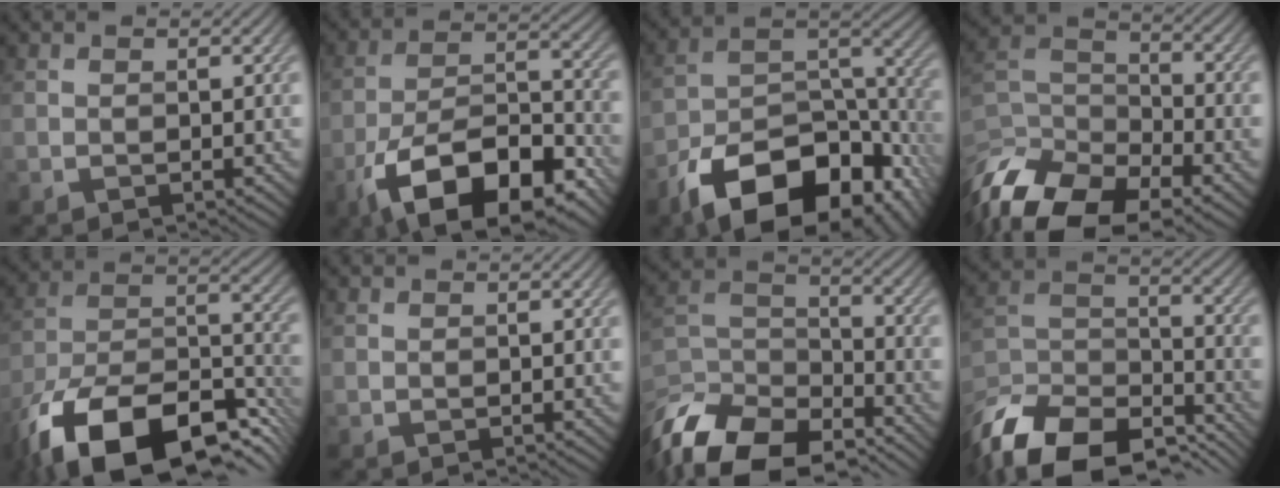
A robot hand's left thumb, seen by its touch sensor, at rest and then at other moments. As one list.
[{"total": 16.1, "force": [-9.5, 7.0, 10.9], "torque": [-0.202, -0.019, -0.177]}, {"total": 16.7, "force": [-10.1, 8.4, 10.3], "torque": [-0.186, -0.035, -0.166]}, {"total": 13.5, "force": [-9.5, 6.3, 7.2], "torque": [-0.175, -0.016, -0.170]}, {"total": 19.4, "force": [-12.4, 8.9, 12.0], "torque": [-0.243, -0.046, -0.204]}, {"total": 0.0}, {"total": 14.0, "force": [-10.8, 6.2, 6.5], "torque": [-0.172, -0.018, -0.188]}, {"total": 15.5, "force": [-12.3, 6.9, 6.4], "torque": [-0.169, -0.027, -0.189]}]